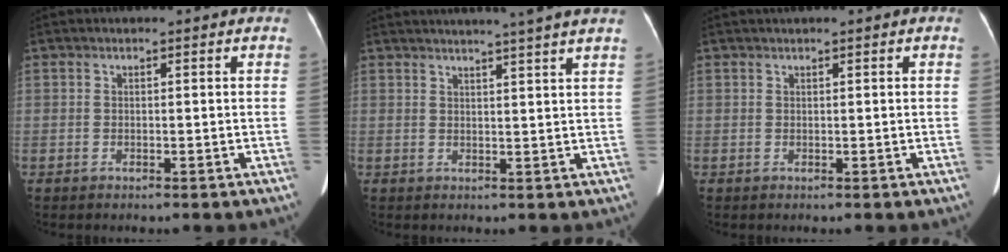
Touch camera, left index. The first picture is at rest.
{"total": 10.1, "force": [8.7, -1.5, 4.9], "torque": [-0.066, 0.008, 0.095]}
{"total": 1.2, "force": [0.8, 0.1, 0.9], "torque": [-0.014, 0.019, 0.013]}